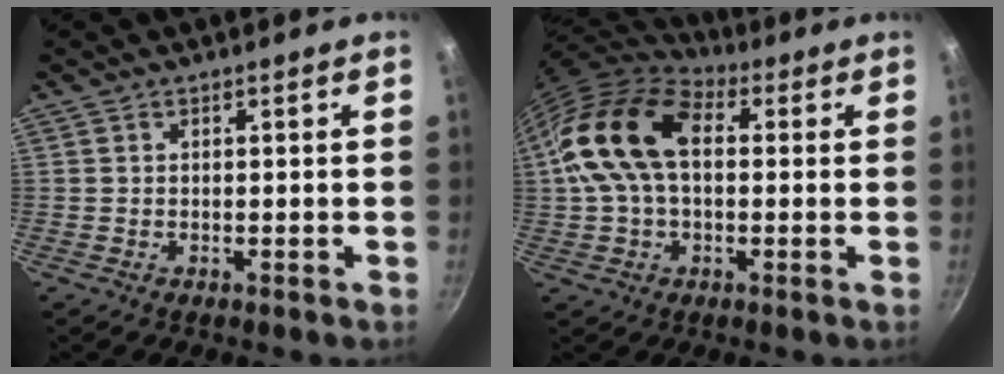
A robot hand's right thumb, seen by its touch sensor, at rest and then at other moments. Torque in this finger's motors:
{"motor_torque": [1.14, 3.87, 1.07, -0.90, 0.27]}